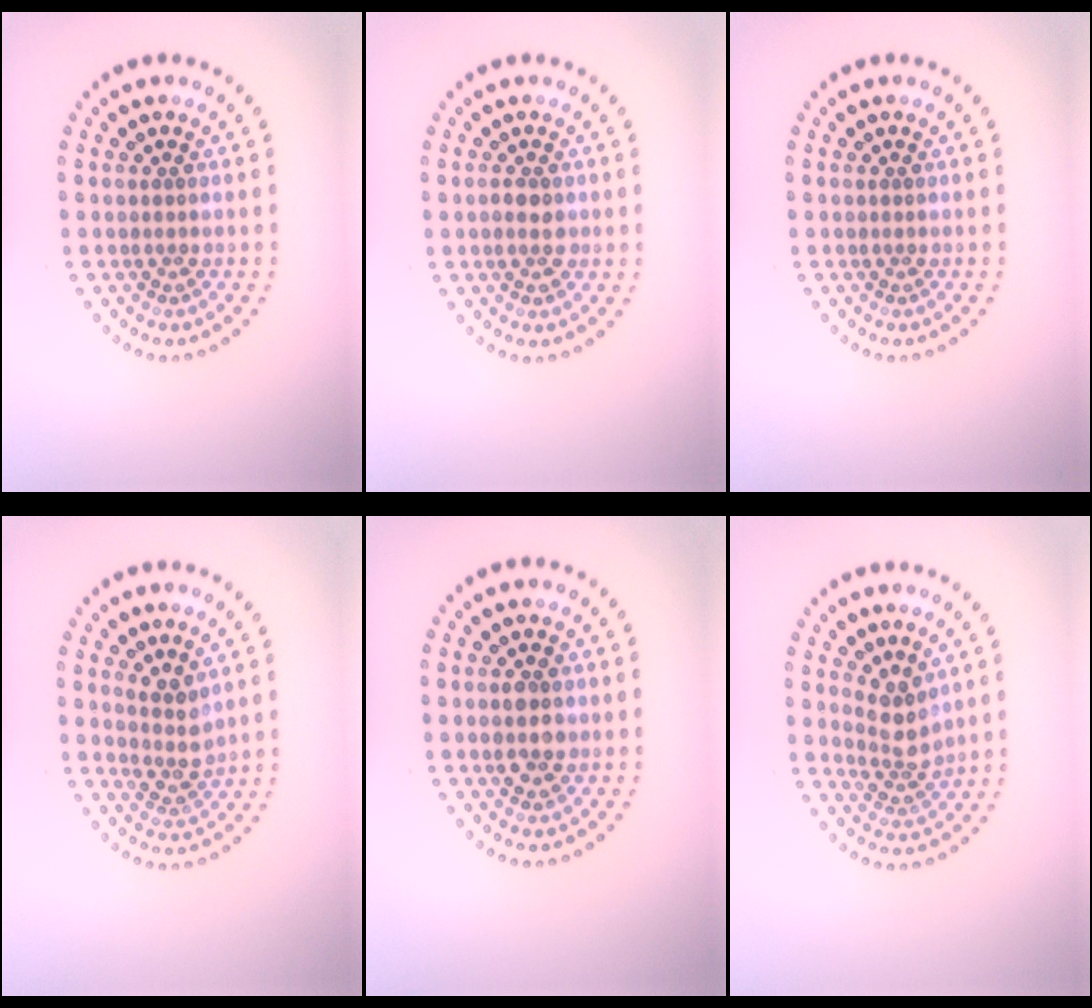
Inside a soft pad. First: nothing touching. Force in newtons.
{"total": 1.7, "press": 1.7, "slide": 0.4}
{"total": 0.0}
{"total": 2.6, "press": 2.1, "slide": 1.6}
{"total": 2.1, "press": 2.1, "slide": 0.2}
{"total": 2.7, "press": 2.1, "slide": 1.6}